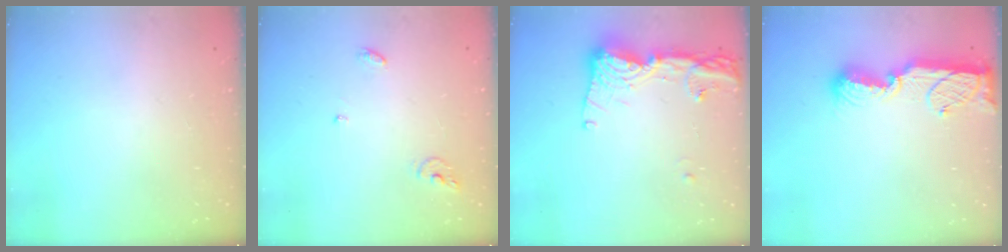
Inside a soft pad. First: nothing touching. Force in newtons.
{"total": 6.2, "press": 6.2, "slide": 0.2}
{"total": 14.5, "press": 14.4, "slide": 1.7}
{"total": 11.5, "press": 11.4, "slide": 1.2}